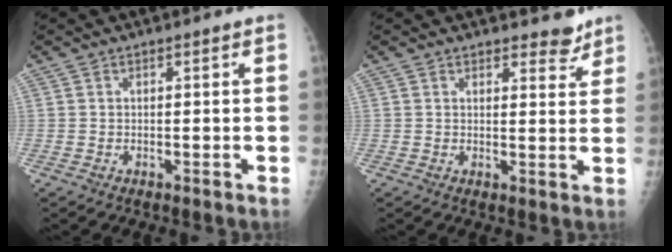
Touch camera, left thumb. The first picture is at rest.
{"total": 3.8, "force": [3.2, 1.5, 1.2], "torque": [0.005, -0.024, 0.040]}